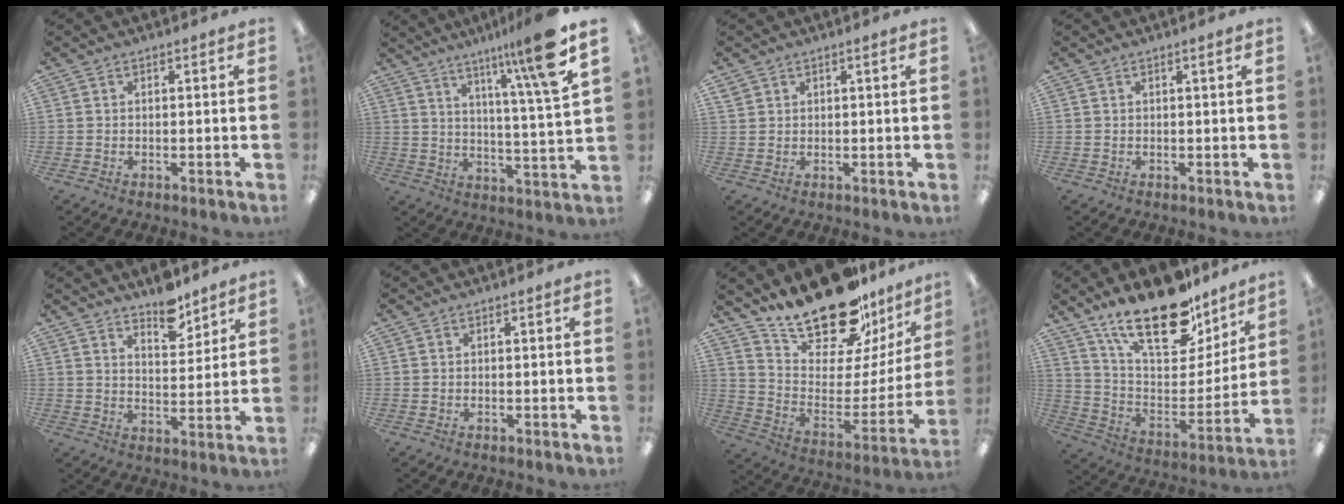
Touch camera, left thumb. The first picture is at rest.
{"total": 14.1, "force": [9.4, 0.1, 10.4], "torque": [-0.166, -0.049, 0.138]}
{"total": 1.8, "force": [1.3, 0.8, 0.9], "torque": [-0.021, 0.000, 0.025]}
{"total": 1.3, "force": [0.5, 0.1, 1.1], "torque": [-0.022, 0.002, 0.009]}
{"total": 8.2, "force": [6.8, 3.1, 3.3], "torque": [-0.028, -0.049, 0.115]}
{"total": 0.0}
{"total": 23.1, "force": [19.6, 8.3, 9.1], "torque": [-0.144, -0.144, 0.344]}
{"total": 24.6, "force": [17.7, 10.1, 13.7], "torque": [-0.211, -0.116, 0.308]}